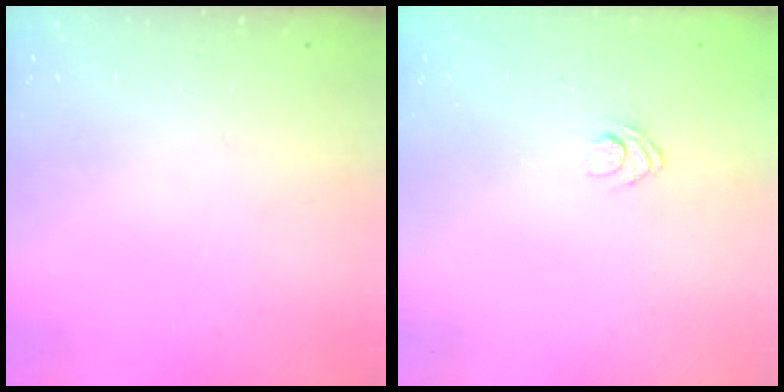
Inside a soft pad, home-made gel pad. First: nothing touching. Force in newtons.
{"total": 3.8, "press": 3.5, "slide": 1.4}